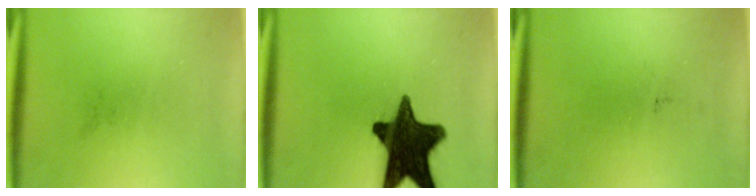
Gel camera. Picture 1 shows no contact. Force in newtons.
{"total": 17.2}
{"total": 0.0}